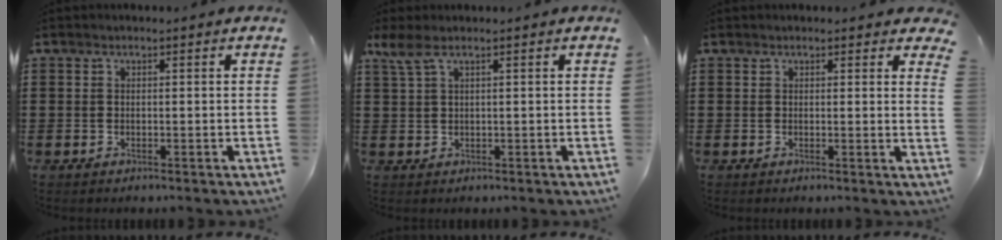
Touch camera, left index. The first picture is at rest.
{"total": 2.0, "force": [1.0, 0.4, 1.8], "torque": [-0.047, -0.004, 0.015]}
{"total": 1.3, "force": [1.2, 0.4, 0.3], "torque": [-0.003, 0.000, 0.022]}